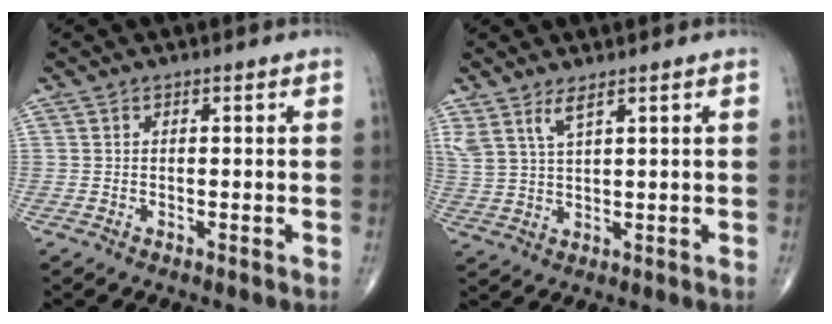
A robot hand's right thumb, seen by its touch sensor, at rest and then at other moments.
{"total": 4.8, "force": [3.2, 1.2, 3.3], "torque": [-0.076, -0.015, 0.072]}